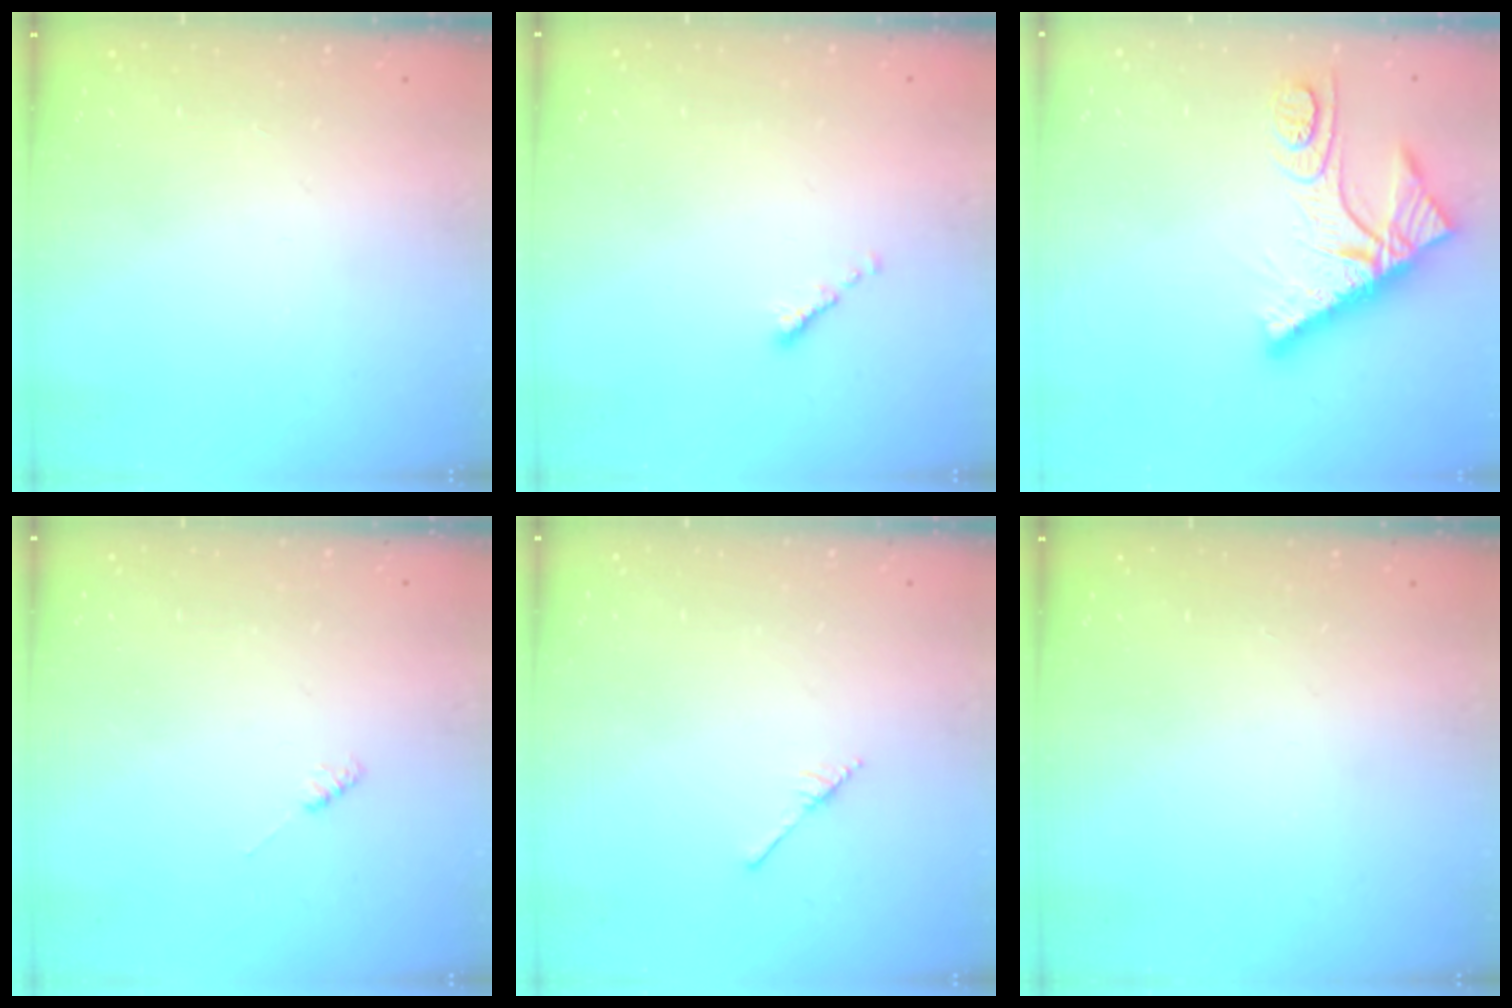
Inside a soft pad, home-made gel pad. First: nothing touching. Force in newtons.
{"total": 0.6, "press": 0.5, "slide": 0.3}
{"total": 10.7, "press": 10.6, "slide": 1.1}
{"total": 2.3, "press": 2.3, "slide": 0.3}
{"total": 2.5, "press": 2.4, "slide": 0.3}
{"total": 0.0}